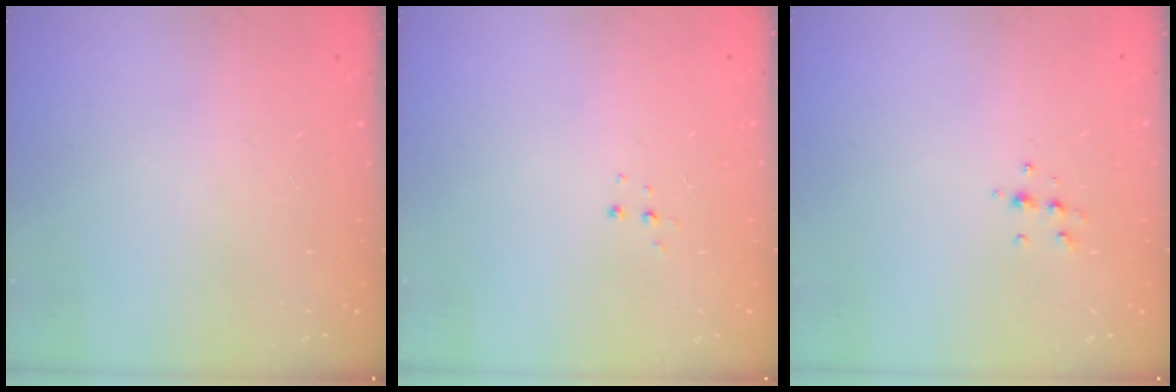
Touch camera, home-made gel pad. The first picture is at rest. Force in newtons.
{"total": 4.2, "press": 4.2, "slide": 0.5}
{"total": 5.8, "press": 5.7, "slide": 1.2}